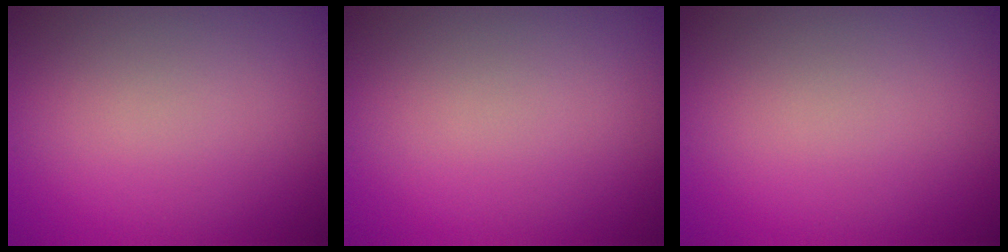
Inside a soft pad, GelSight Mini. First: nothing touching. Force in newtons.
{"total": 0.0}
{"total": 0.0}